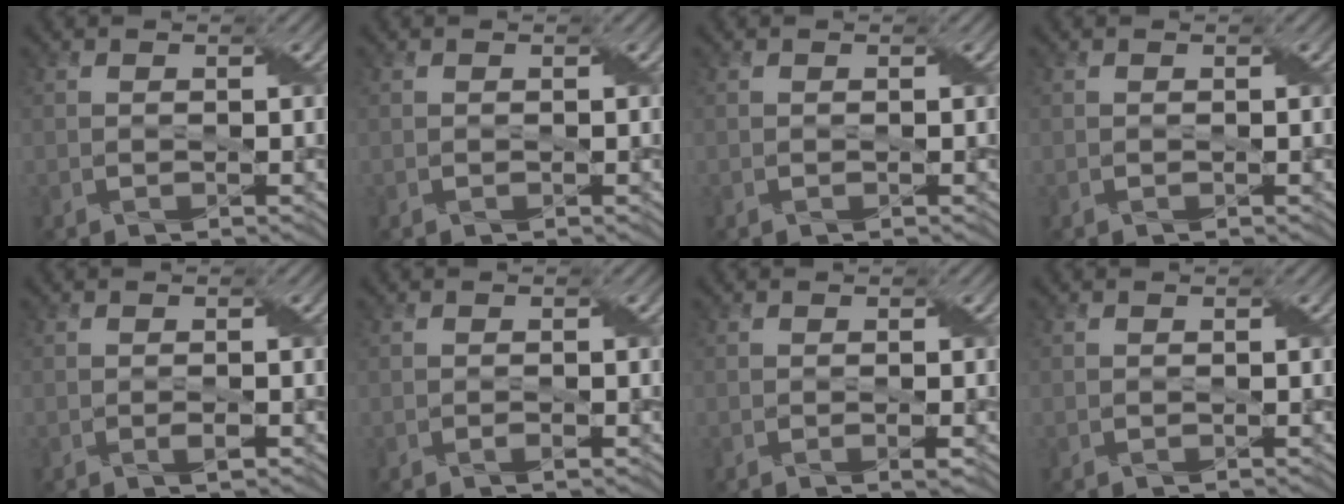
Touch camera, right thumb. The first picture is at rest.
{"total": 0.0}
{"total": 0.0}
{"total": 0.0}
{"total": 1.0, "force": [-0.4, 0.3, 0.9], "torque": [-0.017, 0.000, -0.004]}
{"total": 0.7, "force": [-0.3, 0.1, 0.6], "torque": [-0.011, 0.001, -0.003]}
{"total": 0.8, "force": [-0.2, 0.0, 0.7], "torque": [-0.013, 0.000, -0.004]}
{"total": 0.0}